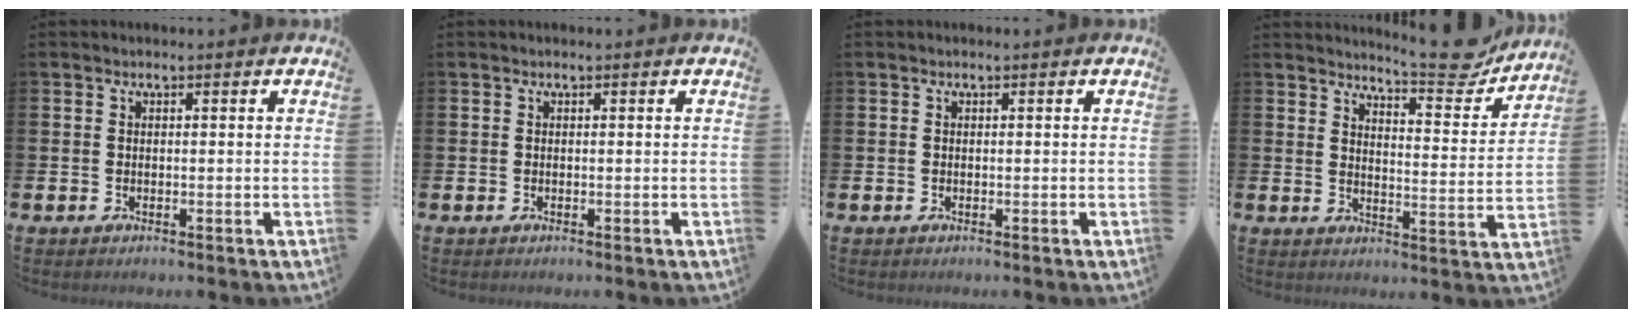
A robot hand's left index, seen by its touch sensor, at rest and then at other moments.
{"total": 0.0}
{"total": 0.0}
{"total": 8.1, "force": [7.7, 0.9, 2.5], "torque": [-0.042, -0.052, 0.132]}